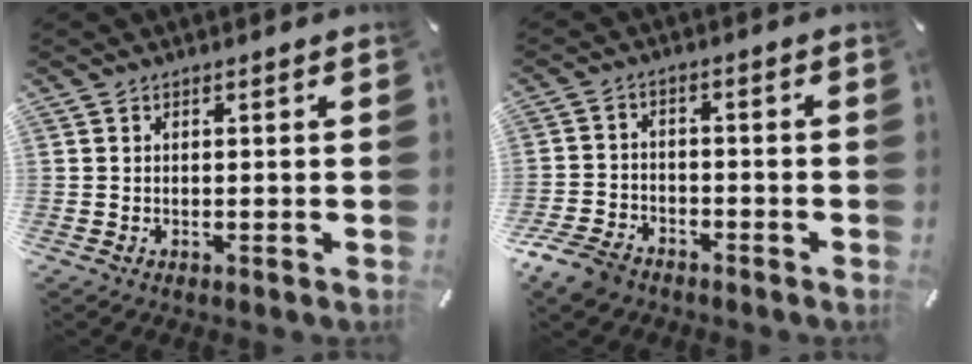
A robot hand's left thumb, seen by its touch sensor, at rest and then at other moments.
{"total": 7.2, "force": [-5.6, 3.7, 2.6], "torque": [-0.062, 0.023, -0.110]}